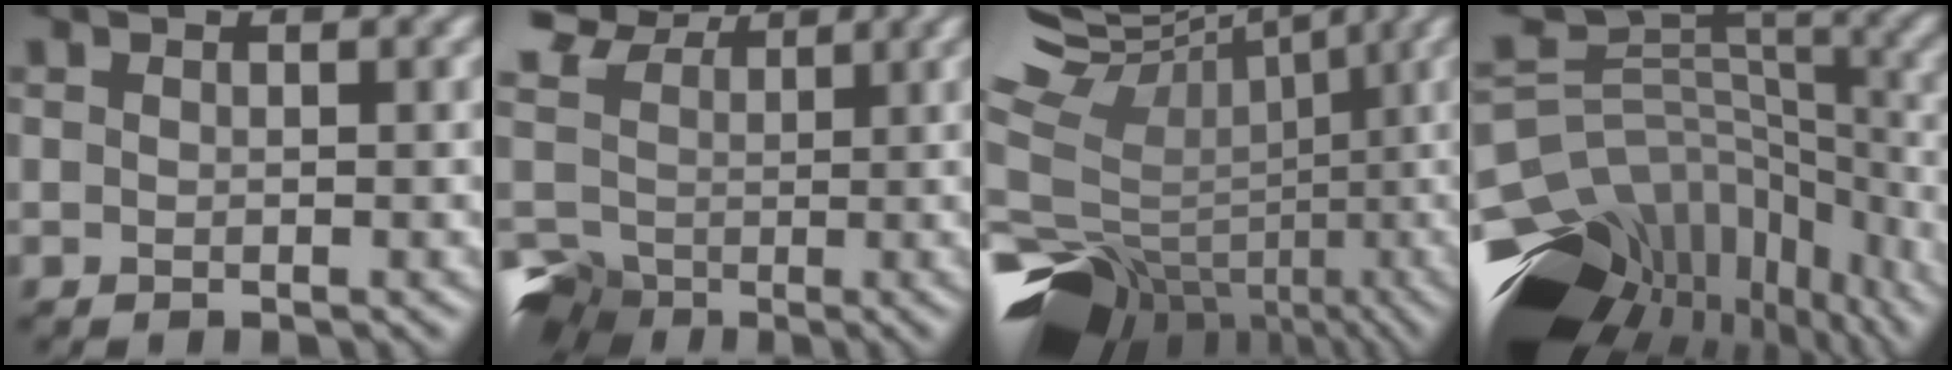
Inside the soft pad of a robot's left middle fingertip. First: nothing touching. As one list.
[{"total": 9.1, "force": [1.4, 7.7, 4.6], "torque": [-0.121, 0.021, 0.025]}, {"total": 13.8, "force": [-2.0, 10.2, 9.1], "torque": [-0.214, 0.036, -0.003]}, {"total": 15.0, "force": [-7.6, 8.8, 9.4], "torque": [-0.181, 0.029, -0.072]}]